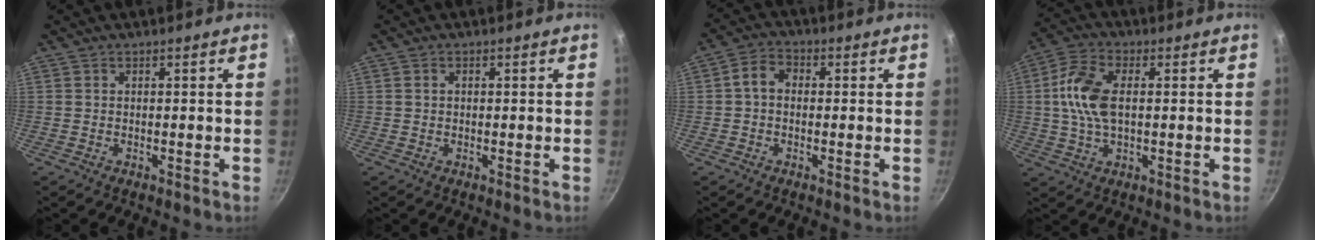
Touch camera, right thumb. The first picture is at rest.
{"total": 1.0, "force": [0.1, 0.8, 0.5], "torque": [-0.008, 0.005, 0.002]}
{"total": 4.4, "force": [0.0, 3.4, 2.8], "torque": [-0.042, 0.013, -0.010]}
{"total": 10.4, "force": [1.0, 5.7, 8.6], "torque": [-0.170, 0.016, 0.011]}